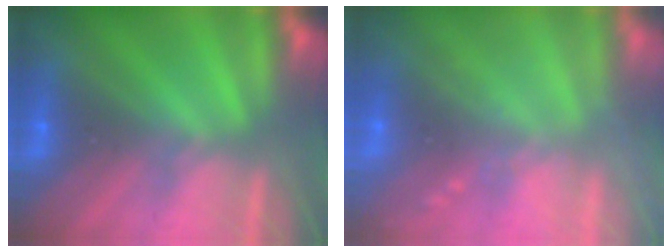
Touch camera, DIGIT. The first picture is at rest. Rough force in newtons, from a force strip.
{"total": 2.4}